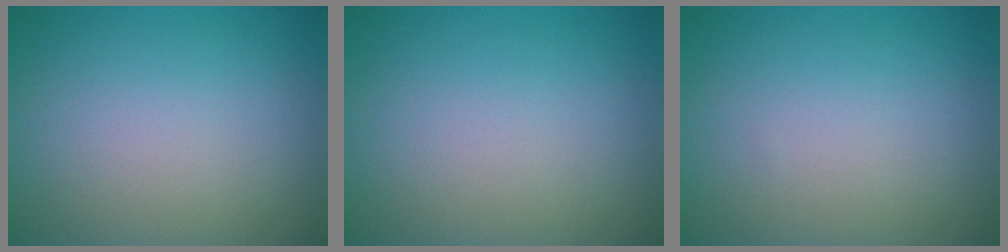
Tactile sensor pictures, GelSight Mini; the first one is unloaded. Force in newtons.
{"total": 0.0}
{"total": 0.0}